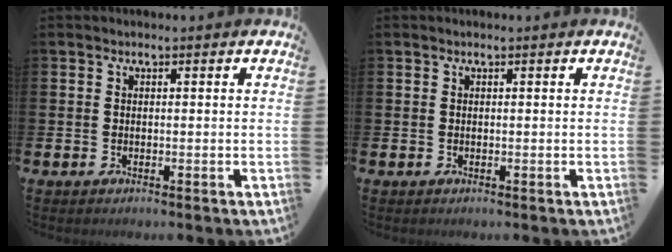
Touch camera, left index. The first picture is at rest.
{"total": 0.0}